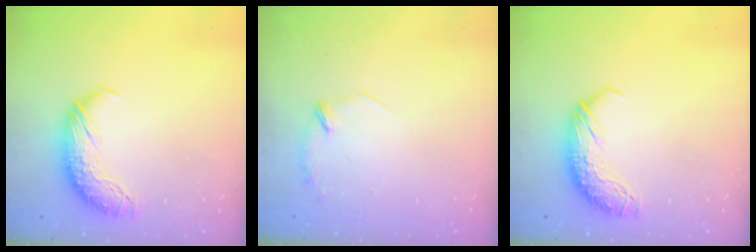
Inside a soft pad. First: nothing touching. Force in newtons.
{"total": 5.7, "press": 5.6, "slide": 1.1}
{"total": 0.0}